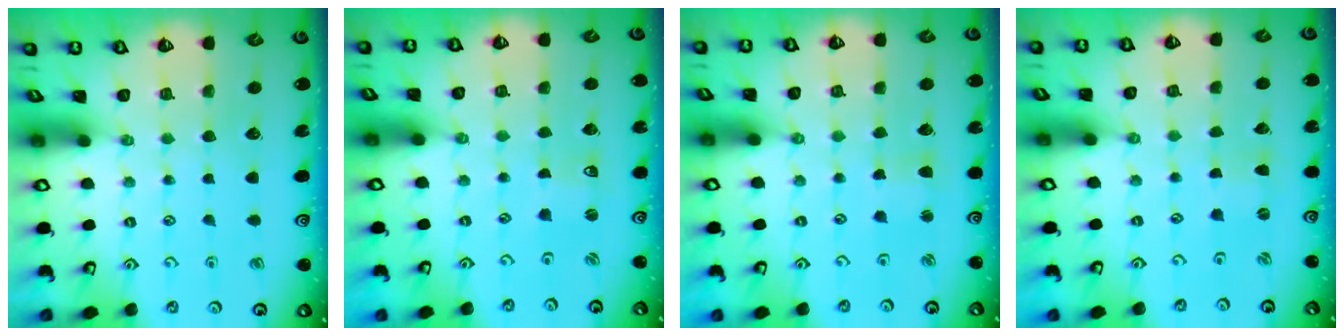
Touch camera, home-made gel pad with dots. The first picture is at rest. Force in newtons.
{"total": 1.4, "press": 1.4, "slide": 0.0}
{"total": 2.9, "press": 2.9, "slide": 0.4}
{"total": 0.9, "press": 0.9, "slide": 0.2}